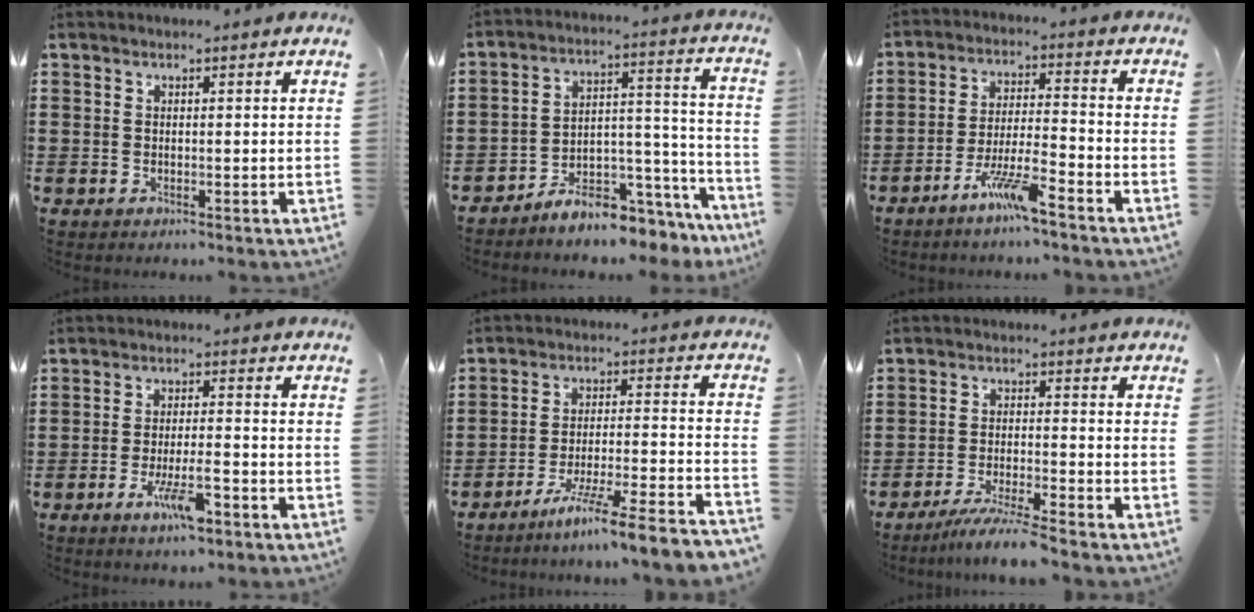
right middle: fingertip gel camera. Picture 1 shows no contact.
{"total": 7.0, "force": [-6.7, 1.4, 1.6], "torque": [-0.021, 0.013, -0.124]}
{"total": 7.3, "force": [-5.2, 0.5, 5.1], "torque": [-0.106, -0.007, -0.100]}
{"total": 6.2, "force": [-3.4, 1.3, 5.0], "torque": [-0.091, -0.002, -0.059]}
{"total": 8.3, "force": [-7.2, -1.2, 3.9], "torque": [-0.064, -0.013, -0.141]}
{"total": 5.4, "force": [-4.9, -0.5, 2.2], "torque": [-0.043, -0.016, -0.091]}